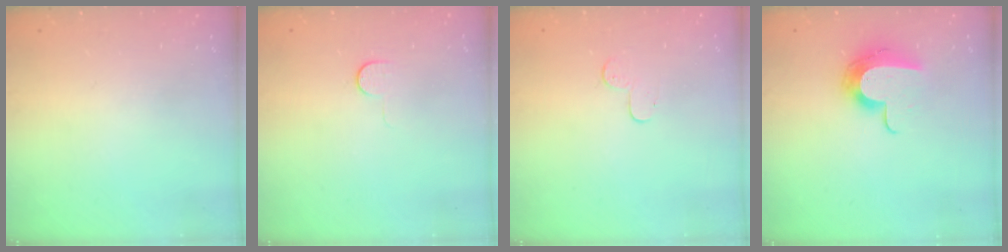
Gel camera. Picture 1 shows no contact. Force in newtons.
{"total": 5.0, "press": 5.0, "slide": 0.5}
{"total": 3.9, "press": 3.9, "slide": 0.4}
{"total": 12.1, "press": 12.1, "slide": 0.6}